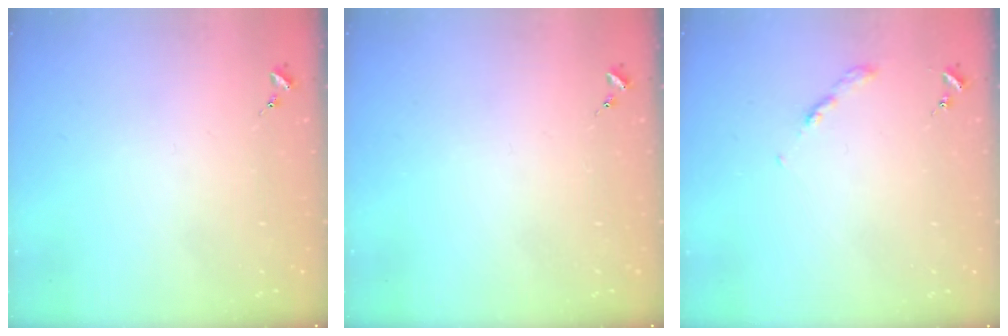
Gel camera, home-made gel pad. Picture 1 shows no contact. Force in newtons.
{"total": 0.0}
{"total": 2.7, "press": 2.6, "slide": 0.3}